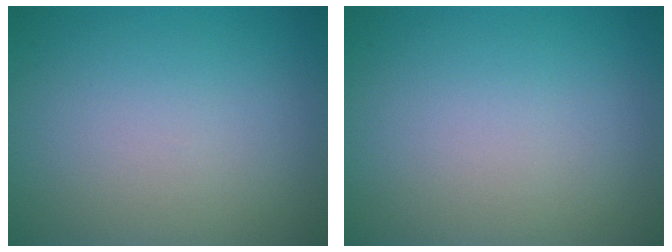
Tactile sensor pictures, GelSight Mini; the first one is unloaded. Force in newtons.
{"total": 0.0}